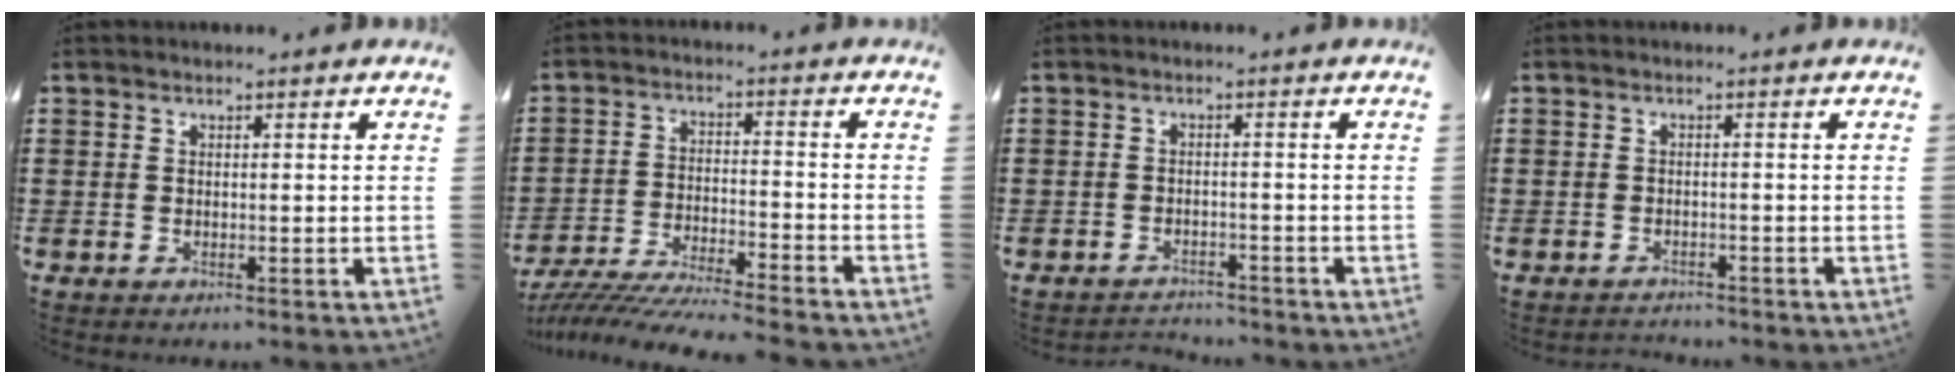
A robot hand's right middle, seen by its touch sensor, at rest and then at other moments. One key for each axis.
{"total": 6.7, "fx": -6.5, "fy": -0.4, "fz": 1.6, "tx": -0.037, "ty": -0.012, "tz": -0.131}
{"total": 2.0, "fx": -2.0, "fy": 0.2, "fz": -0.1, "tx": -0.006, "ty": -0.003, "tz": -0.044}
{"total": 1.4, "fx": -1.3, "fy": 0.1, "fz": -0.2, "tx": -0.001, "ty": 0.002, "tz": -0.031}